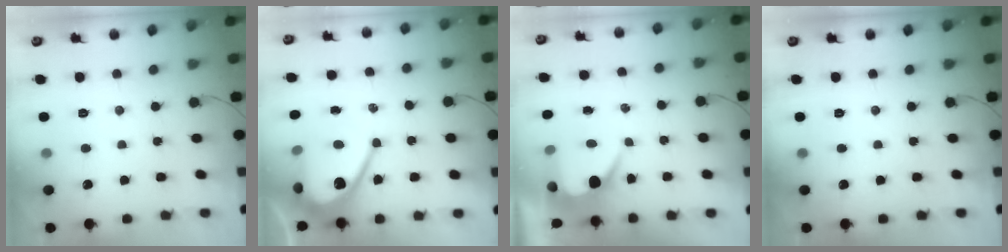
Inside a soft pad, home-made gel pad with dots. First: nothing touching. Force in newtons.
{"total": 11.9, "press": 11.9, "slide": 1.0}
{"total": 7.4, "press": 7.4, "slide": 0.3}
{"total": 0.0}